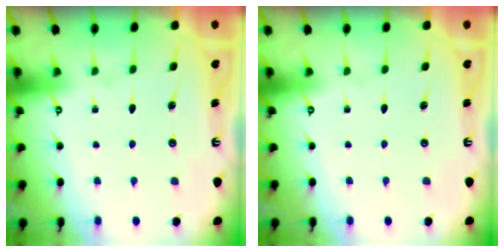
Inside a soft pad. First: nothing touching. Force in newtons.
{"total": 0.0}